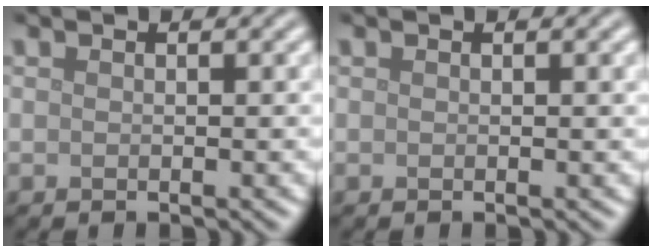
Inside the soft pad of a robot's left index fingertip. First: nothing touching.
{"total": 0.7, "force": [0.2, 0.1, 0.6], "torque": [-0.007, 0.003, 0.003]}